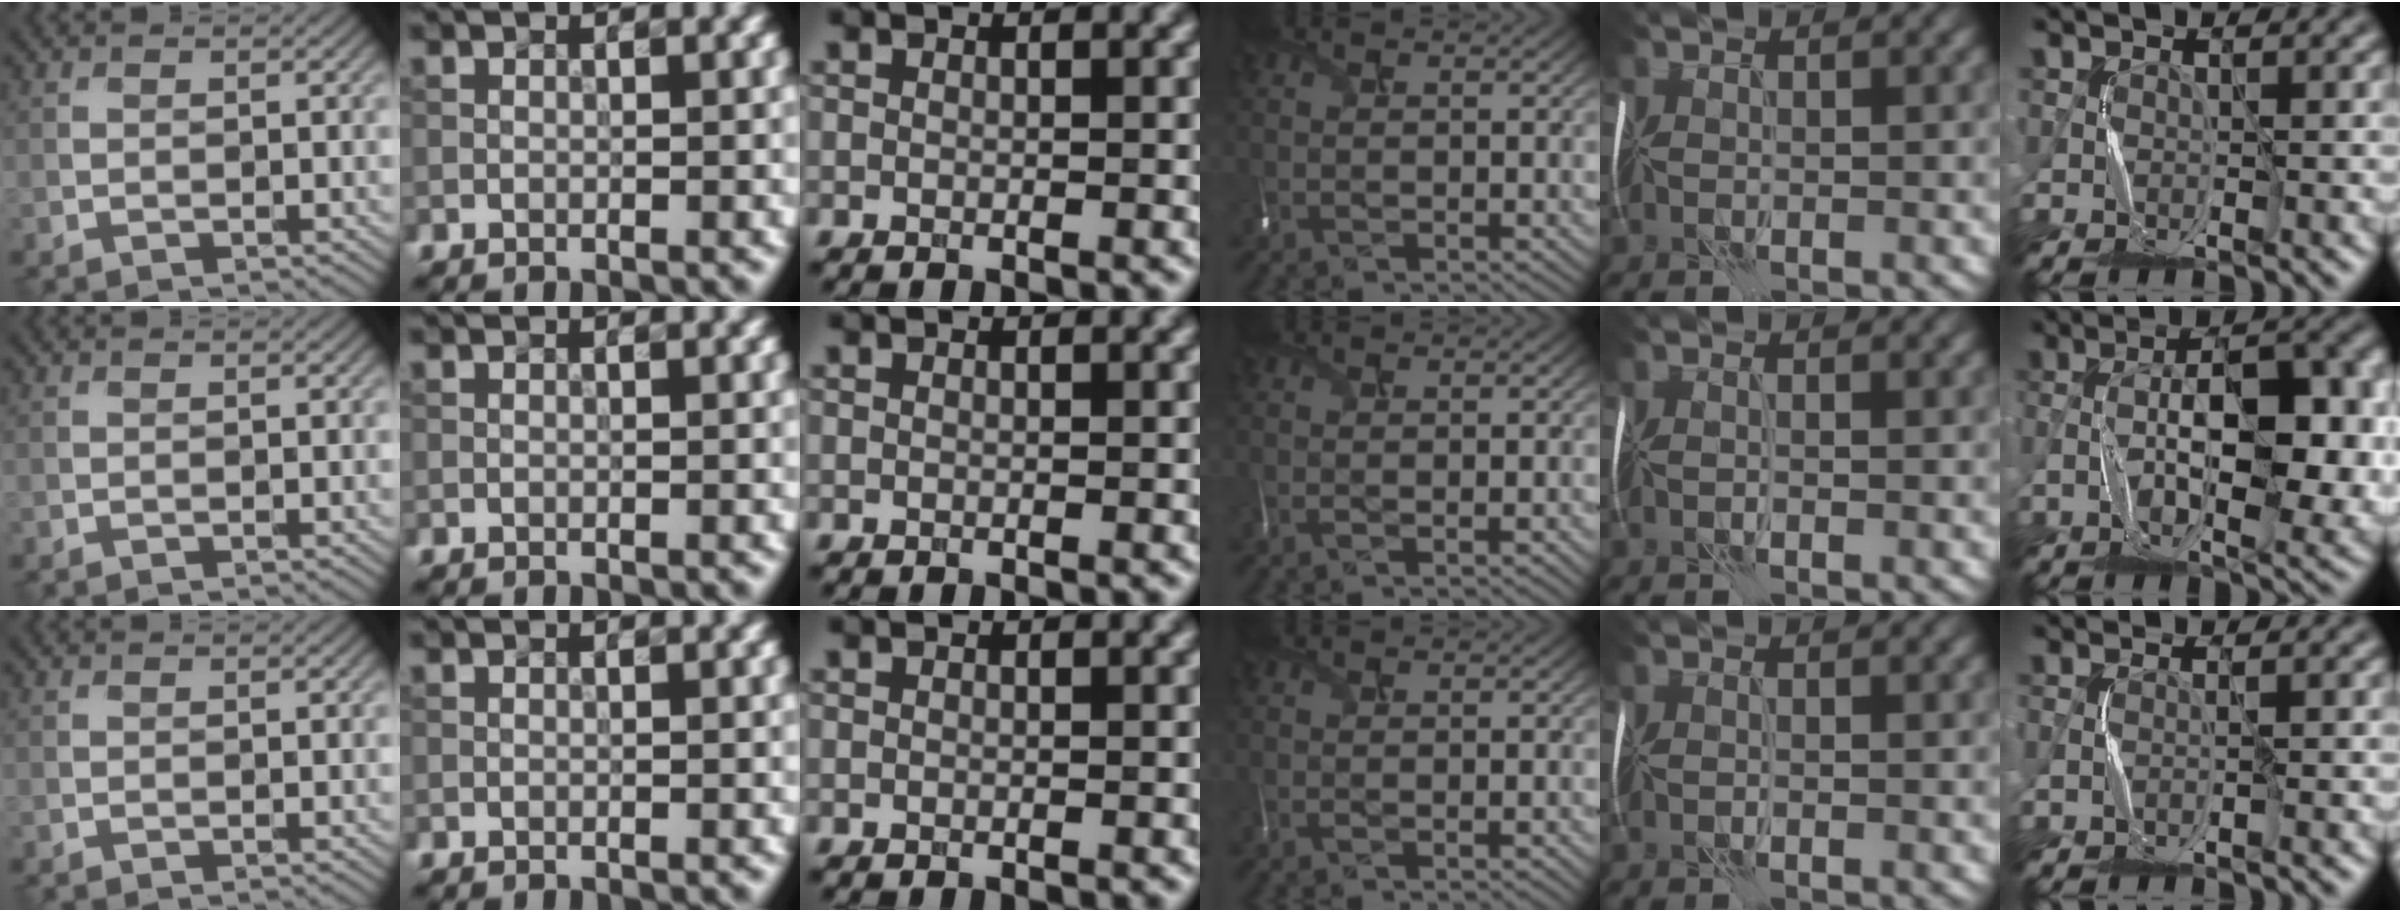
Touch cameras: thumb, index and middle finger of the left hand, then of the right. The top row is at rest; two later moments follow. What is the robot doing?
{"motion": "shake", "object": "plastic piggy bank"}